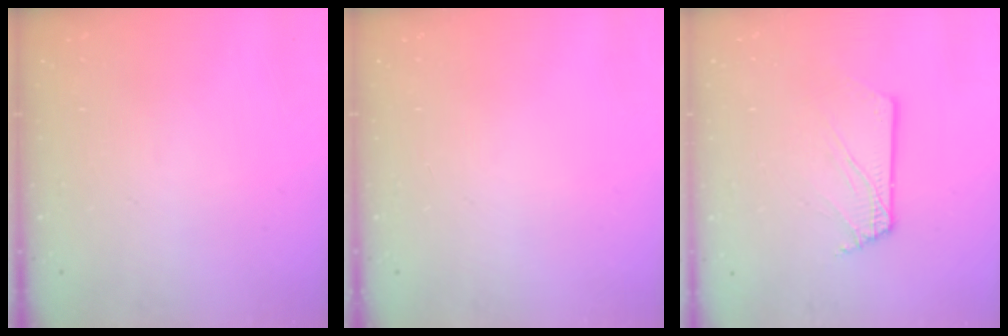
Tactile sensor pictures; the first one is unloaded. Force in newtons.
{"total": 0.0}
{"total": 2.6, "press": 2.6, "slide": 0.3}